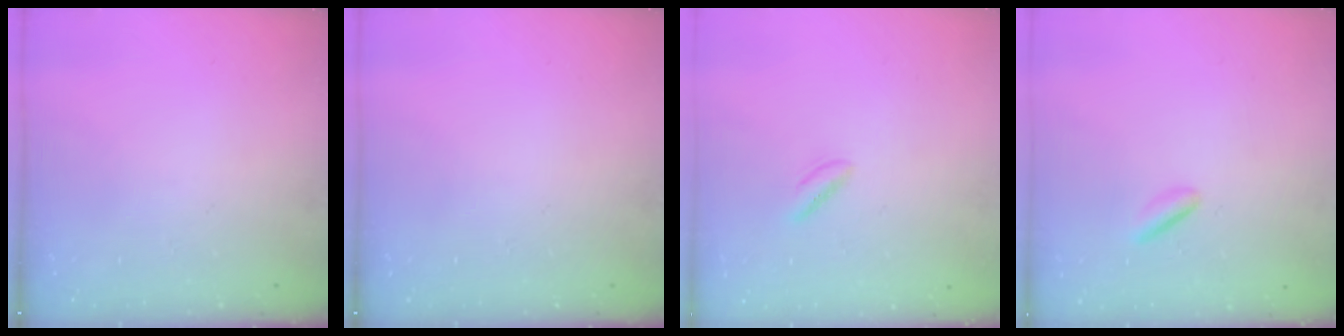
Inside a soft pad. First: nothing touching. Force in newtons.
{"total": 0.0}
{"total": 1.6, "press": 1.2, "slide": 1.0}
{"total": 2.2, "press": 2.1, "slide": 0.6}